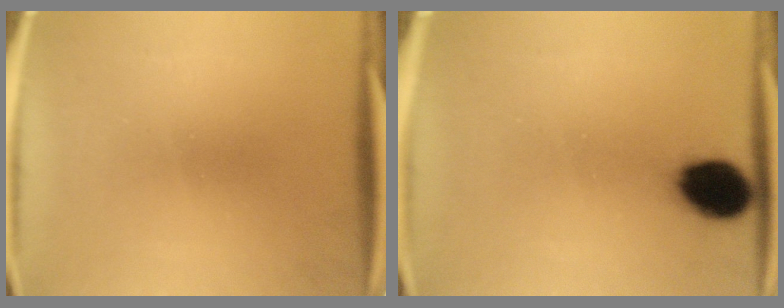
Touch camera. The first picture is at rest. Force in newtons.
{"total": 9.3}